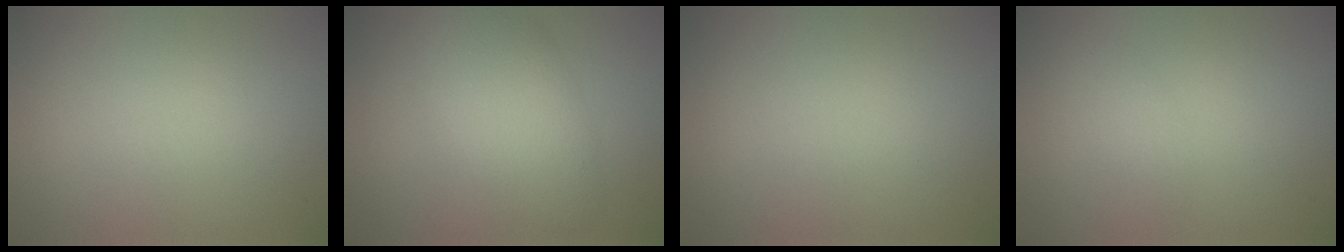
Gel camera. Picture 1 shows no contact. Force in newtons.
{"total": 4.6, "press": 4.6, "slide": 0.2}
{"total": 0.0}
{"total": 1.0, "press": 1.0, "slide": 0.1}